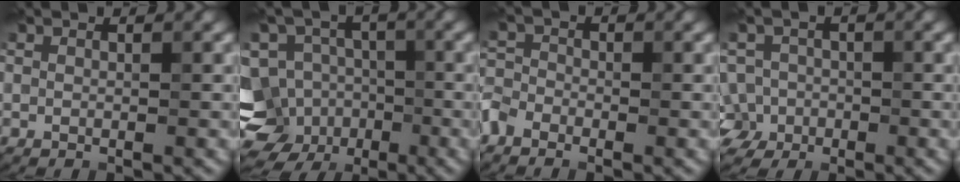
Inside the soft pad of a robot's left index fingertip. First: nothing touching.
{"total": 11.9, "force": [-5.0, 10.0, 4.1], "torque": [-0.079, 0.017, -0.100]}
{"total": 2.5, "force": [-2.0, 1.5, 0.5], "torque": [-0.015, 0.000, -0.054]}
{"total": 4.9, "force": [-2.4, 4.1, 1.3], "torque": [-0.009, 0.000, -0.049]}